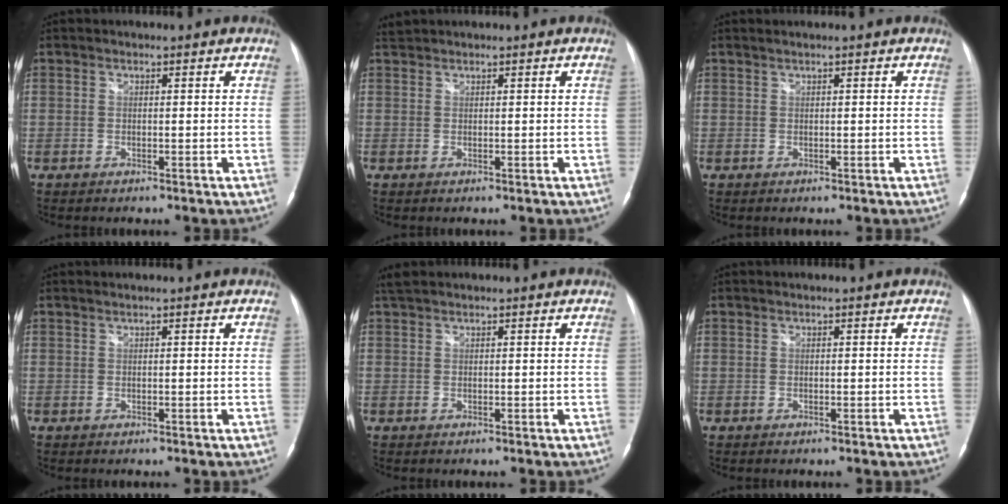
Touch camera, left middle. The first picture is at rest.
{"total": 1.0, "force": [1.0, 0.0, -0.1], "torque": [-0.007, 0.015, 0.026]}
{"total": 0.7, "force": [0.5, -0.2, 0.4], "torque": [-0.014, 0.008, 0.015]}
{"total": 0.5, "force": [0.4, -0.1, 0.3], "torque": [-0.012, 0.007, 0.012]}
{"total": 1.3, "force": [1.1, 0.2, 0.7], "torque": [-0.020, 0.022, 0.026]}
{"total": 0.0}